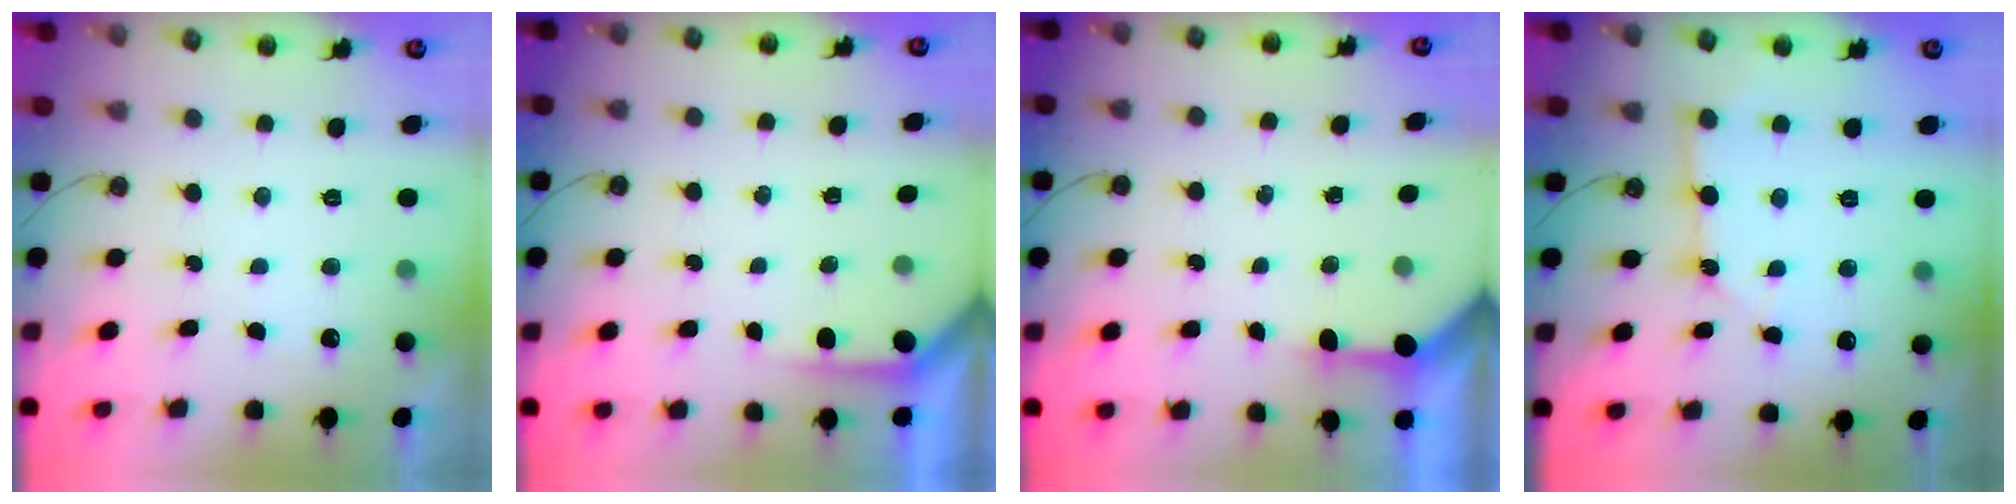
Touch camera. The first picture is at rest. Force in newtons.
{"total": 2.2, "press": 2.2, "slide": 0.3}
{"total": 3.3, "press": 3.2, "slide": 0.3}
{"total": 4.4, "press": 4.4, "slide": 0.5}